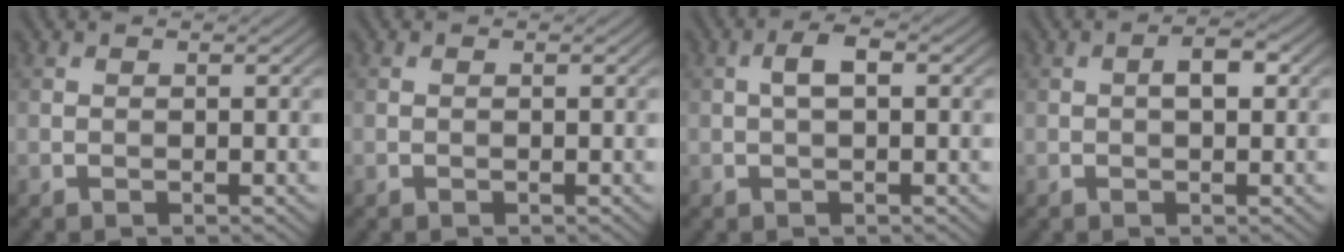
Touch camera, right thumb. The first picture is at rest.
{"total": 0.0}
{"total": 2.5, "force": [0.2, 0.9, 2.3], "torque": [-0.046, 0.011, 0.000]}
{"total": 2.4, "force": [0.2, 1.0, 2.2], "torque": [-0.032, 0.006, 0.000]}